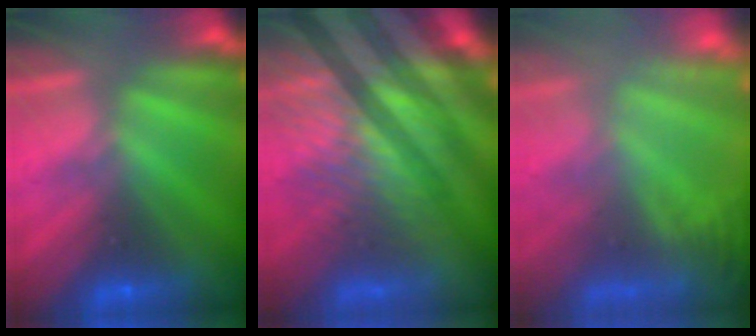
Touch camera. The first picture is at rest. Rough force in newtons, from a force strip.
{"total": 6.8}
{"total": 5.6}